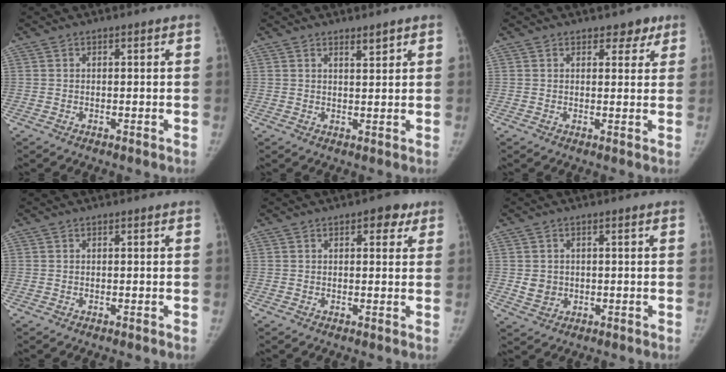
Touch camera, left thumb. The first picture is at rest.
{"total": 2.0, "force": [1.6, 0.5, 1.1], "torque": [-0.013, -0.014, 0.027]}
{"total": 3.2, "force": [2.2, 2.0, 1.2], "torque": [0.013, -0.009, 0.025]}
{"total": 0.0}
{"total": 3.9, "force": [2.0, 2.2, 2.6], "torque": [-0.007, -0.002, 0.017]}
{"total": 3.3, "force": [-0.1, 3.0, 1.4], "torque": [-0.010, 0.001, 0.007]}